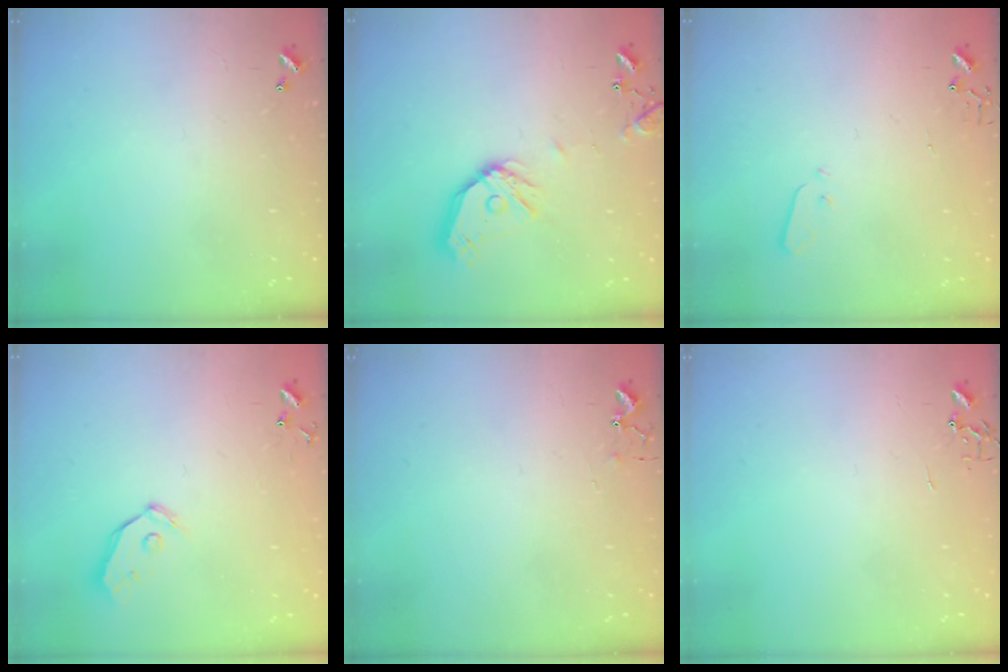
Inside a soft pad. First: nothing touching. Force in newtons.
{"total": 13.4, "press": 13.2, "slide": 2.1}
{"total": 2.9, "press": 2.9, "slide": 0.4}
{"total": 4.8, "press": 4.8, "slide": 0.5}
{"total": 5.6, "press": 5.5, "slide": 0.6}
{"total": 0.0}